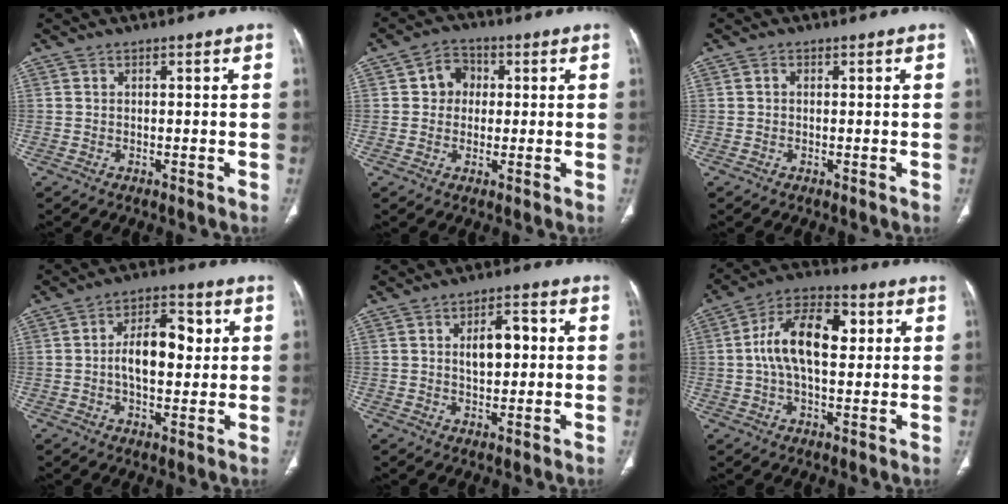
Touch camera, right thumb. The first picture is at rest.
{"total": 5.6, "force": [0.8, 4.9, 2.5], "torque": [-0.012, 0.009, 0.006]}
{"total": 0.7, "force": [0.0, 0.6, 0.4], "torque": [-0.006, 0.003, -0.001]}
{"total": 10.6, "force": [1.1, 6.0, 8.7], "torque": [-0.118, 0.012, 0.016]}
{"total": 6.9, "force": [0.9, 3.8, 5.7], "torque": [-0.076, 0.011, 0.012]}
{"total": 14.2, "force": [2.1, 7.7, 11.8], "torque": [-0.203, 0.023, 0.030]}